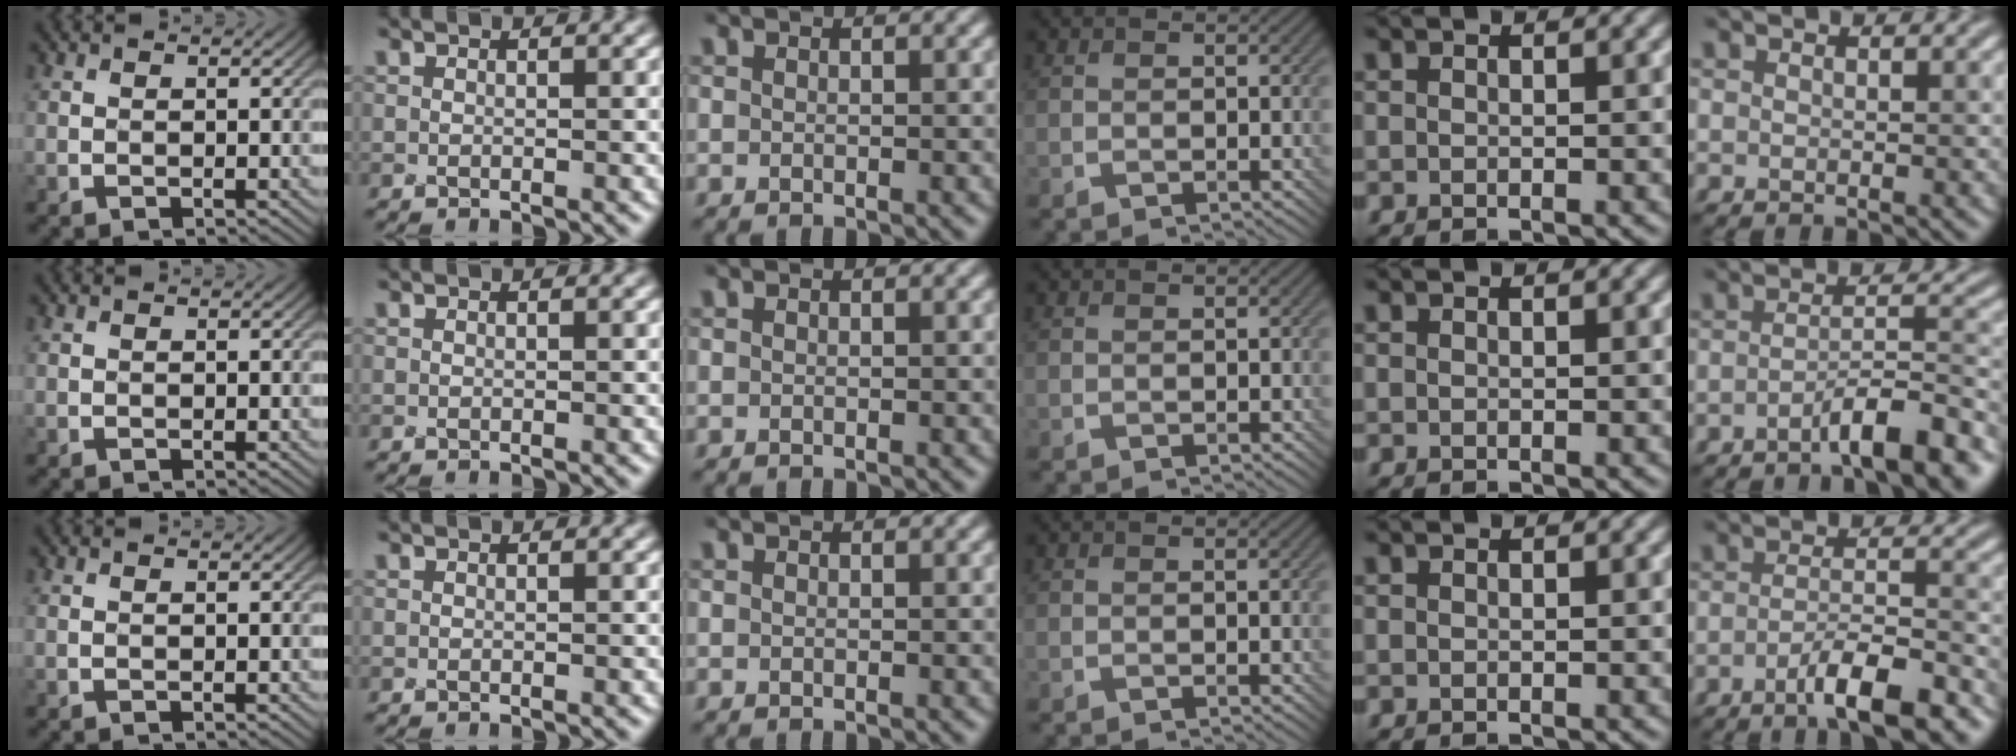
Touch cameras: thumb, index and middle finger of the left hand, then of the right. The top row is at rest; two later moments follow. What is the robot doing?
{"motion": "screw", "object": "bottle cap"}